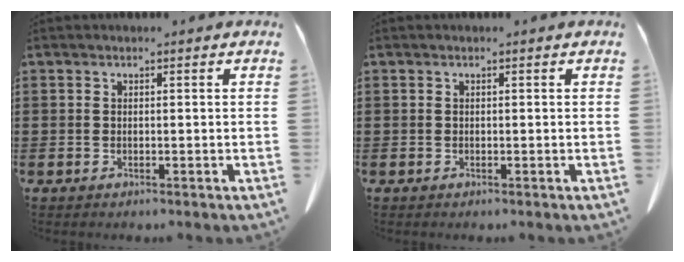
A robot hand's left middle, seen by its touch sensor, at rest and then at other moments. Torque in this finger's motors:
{"motor_torque": [-0.01, 0.01, 0.00, 0.00]}